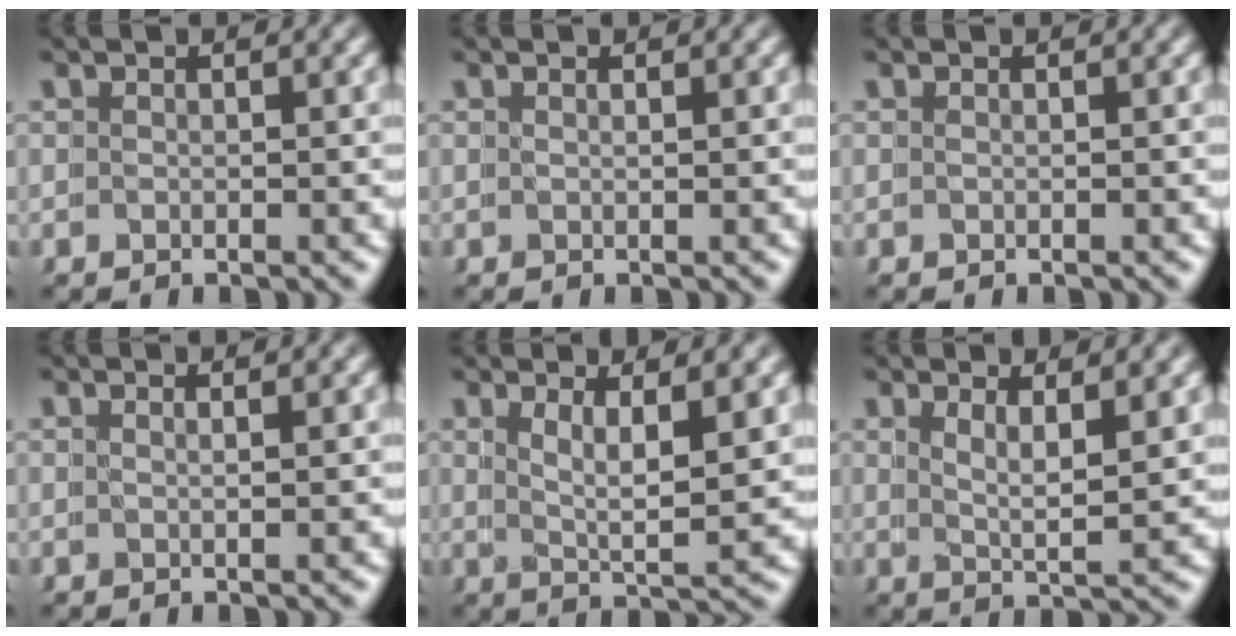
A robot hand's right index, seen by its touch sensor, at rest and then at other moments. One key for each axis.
{"total": 1.5, "fx": 0.0, "fy": -1.2, "fz": -1.0, "tx": 0.009, "ty": -0.005, "tz": 0.006}
{"total": 0.0}
{"total": 2.2, "fx": -0.2, "fy": -2.0, "fz": -0.9, "tx": 0.010, "ty": -0.009, "tz": 0.009}
{"total": 3.0, "fx": 1.2, "fy": -2.1, "fz": 1.8, "tx": -0.028, "ty": -0.012, "tz": 0.032}
{"total": 2.7, "fx": 1.1, "fy": -2.3, "fz": 1.0, "tx": -0.014, "ty": -0.007, "tz": 0.028}